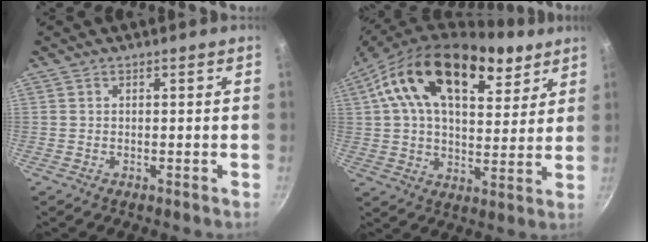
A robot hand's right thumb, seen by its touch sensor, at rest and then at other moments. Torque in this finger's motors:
{"motor_torque": [0.00, 5.01, 0.94, -0.30, 0.45]}